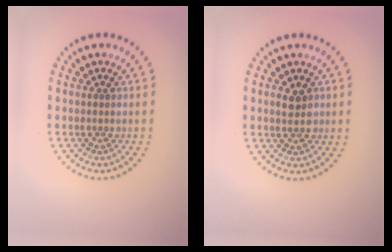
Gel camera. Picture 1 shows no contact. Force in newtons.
{"total": 1.9, "press": 1.9, "slide": 0.2}